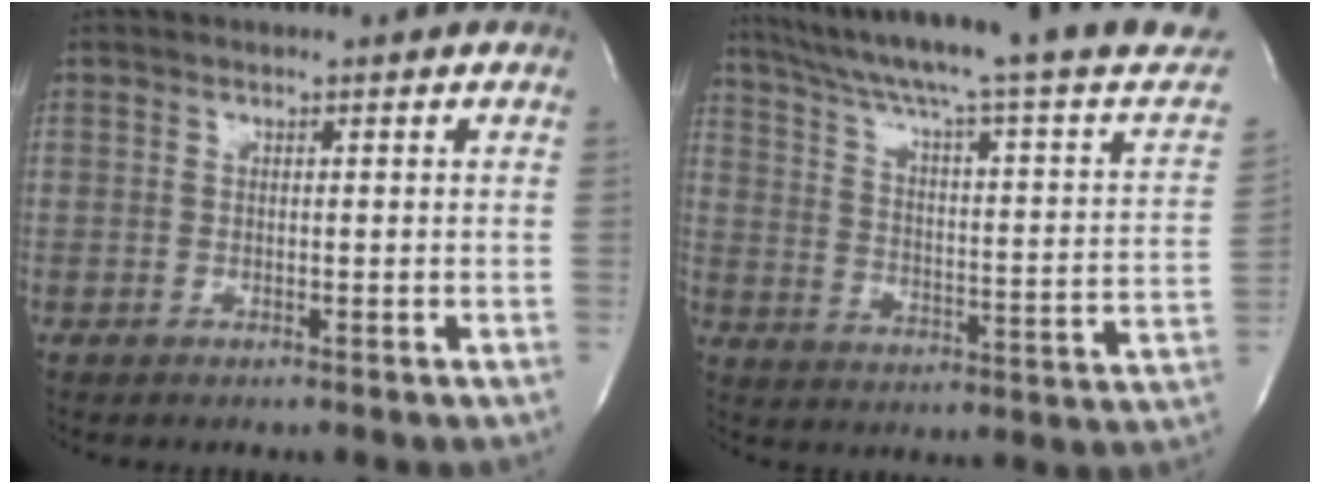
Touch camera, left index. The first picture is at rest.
{"total": 29.3, "force": [25.2, 0.3, 15.0], "torque": [-0.233, -0.052, 0.331]}